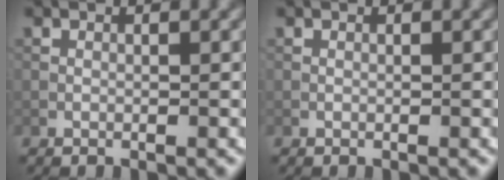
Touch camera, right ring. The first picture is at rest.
{"total": 0.0}